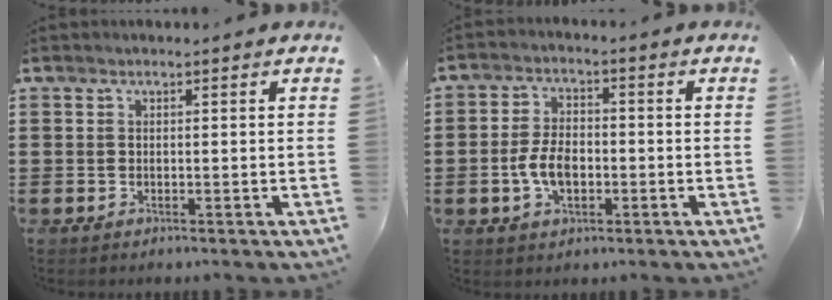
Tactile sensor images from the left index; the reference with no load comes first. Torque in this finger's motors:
{"motor_torque": [0.76, 0.59, 0.60, 0.14]}